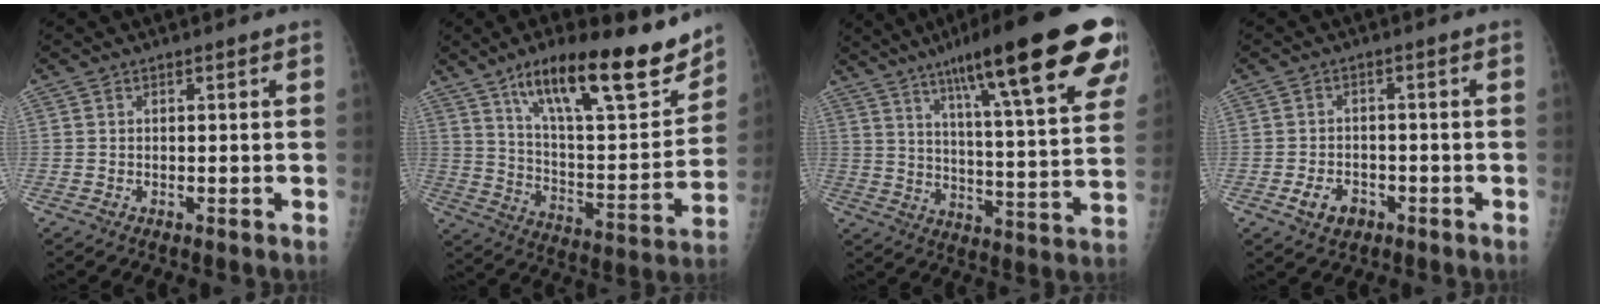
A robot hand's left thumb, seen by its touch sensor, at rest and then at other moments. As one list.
[{"total": 24.3, "force": [16.1, 6.8, 16.9], "torque": [-0.230, -0.063, 0.264]}, {"total": 28.1, "force": [16.3, 4.7, 22.4], "torque": [-0.310, -0.034, 0.237]}, {"total": 4.3, "force": [-2.0, 3.1, 2.2], "torque": [-0.031, 0.011, -0.028]}]